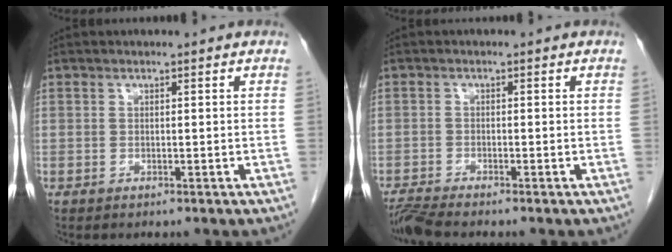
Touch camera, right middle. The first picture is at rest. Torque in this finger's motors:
{"motor_torque": [-0.07, -0.12, 0.00, 0.00]}